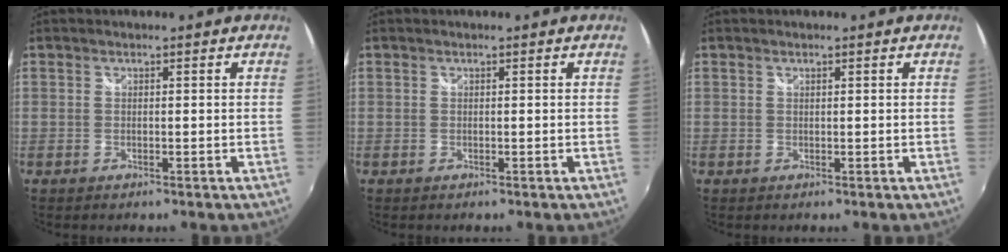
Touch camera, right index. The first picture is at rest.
{"total": 0.0}
{"total": 0.0}